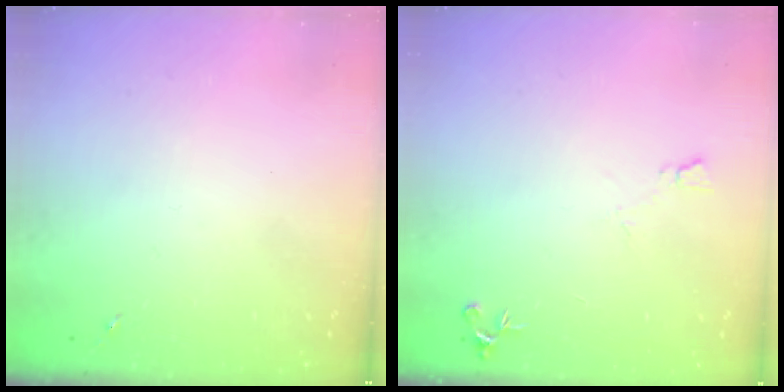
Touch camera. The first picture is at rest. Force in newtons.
{"total": 4.4, "press": 4.3, "slide": 0.9}